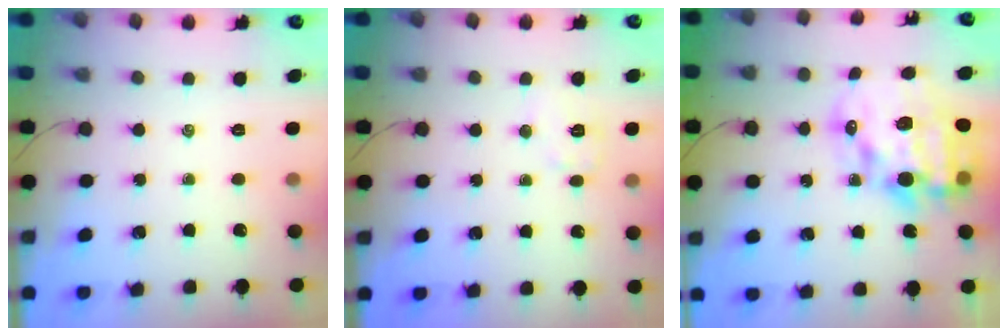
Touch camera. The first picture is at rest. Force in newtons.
{"total": 5.8, "press": 5.8, "slide": 0.7}
{"total": 20.1, "press": 19.6, "slide": 4.5}